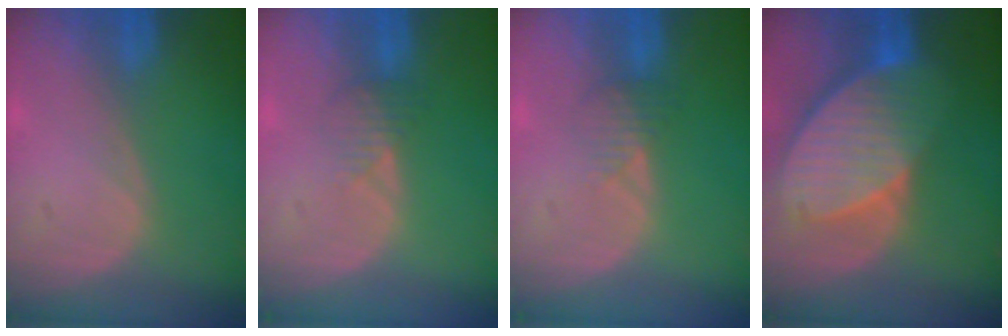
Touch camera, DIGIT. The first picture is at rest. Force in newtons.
{"total": 2.1, "press": 2.1, "slide": 0.2}
{"total": 2.1, "press": 2.1, "slide": 0.2}
{"total": 10.2, "press": 8.9, "slide": 5.0}